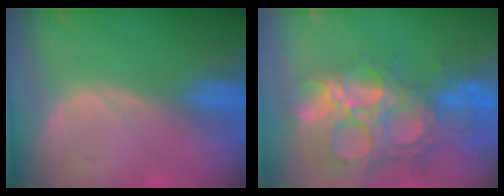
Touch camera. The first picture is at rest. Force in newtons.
{"total": 14.3, "press": 12.2, "slide": 7.6}